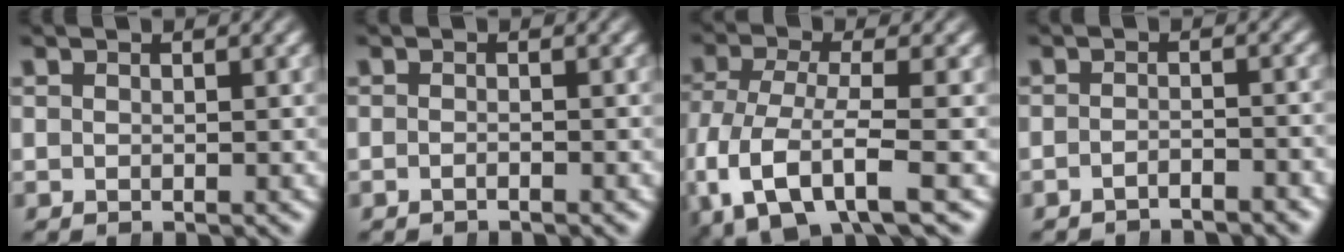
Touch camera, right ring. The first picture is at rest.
{"total": 0.5, "force": [-0.5, -0.1, 0.1], "torque": [0.003, 0.006, -0.014]}
{"total": 8.1, "force": [-3.0, 5.5, 5.1], "torque": [-0.146, -0.047, -0.032]}
{"total": 1.9, "force": [-1.9, 0.1, 0.4], "torque": [0.005, 0.003, -0.037]}